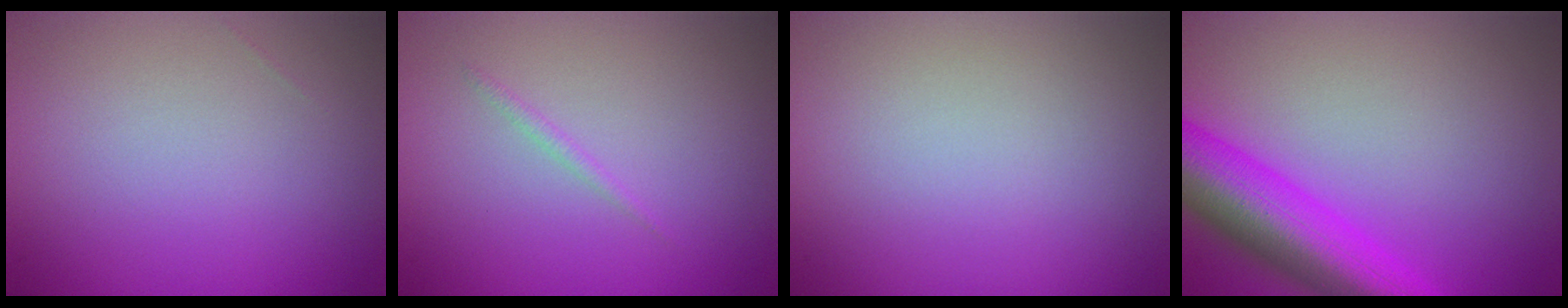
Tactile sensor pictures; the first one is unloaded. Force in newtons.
{"total": 0.6, "press": 0.6, "slide": 0.0}
{"total": 0.0}
{"total": 9.4, "press": 9.4, "slide": 0.4}